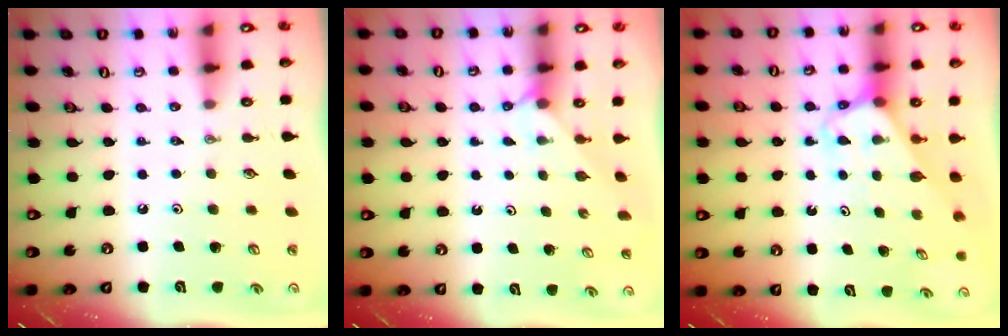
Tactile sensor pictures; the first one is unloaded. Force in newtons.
{"total": 2.1, "press": 2.1, "slide": 0.1}
{"total": 3.0, "press": 3.0, "slide": 0.2}